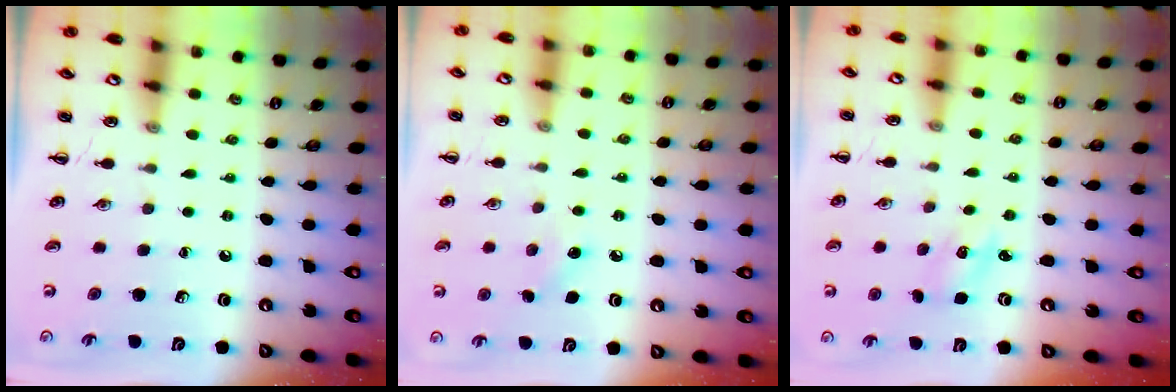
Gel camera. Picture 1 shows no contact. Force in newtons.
{"total": 5.8, "press": 5.6, "slide": 1.6}
{"total": 1.8, "press": 1.8, "slide": 0.5}